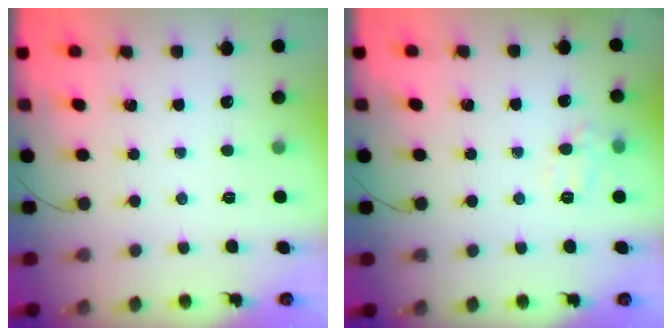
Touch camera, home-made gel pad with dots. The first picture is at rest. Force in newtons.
{"total": 8.1, "press": 8.0, "slide": 1.2}